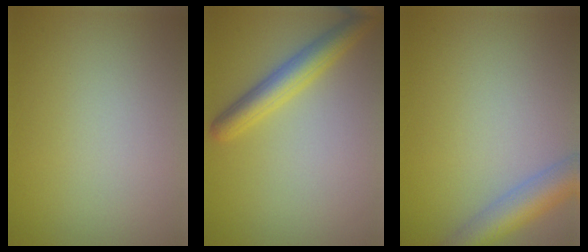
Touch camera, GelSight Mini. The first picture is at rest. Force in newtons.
{"total": 3.8, "press": 3.8, "slide": 0.2}
{"total": 4.6, "press": 4.6, "slide": 0.2}